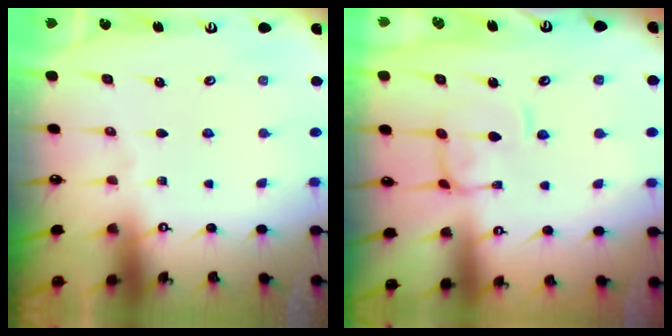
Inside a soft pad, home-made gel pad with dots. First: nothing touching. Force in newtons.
{"total": 3.4, "press": 3.3, "slide": 0.8}